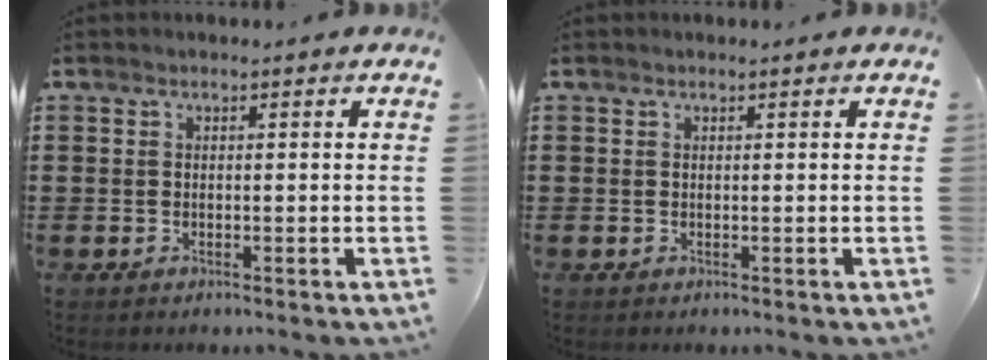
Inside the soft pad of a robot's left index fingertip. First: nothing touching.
{"total": 0.0}